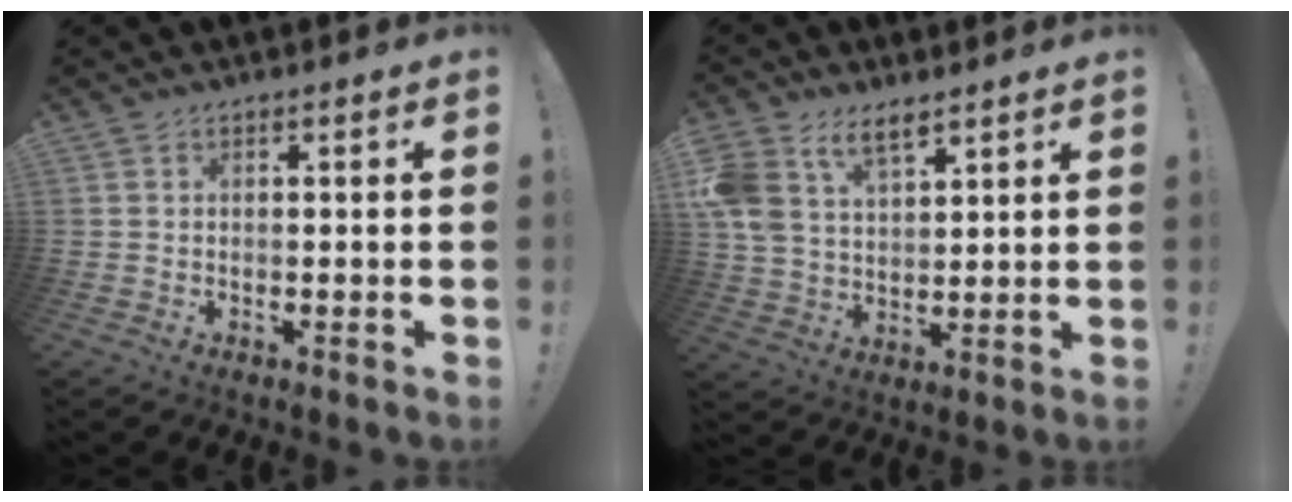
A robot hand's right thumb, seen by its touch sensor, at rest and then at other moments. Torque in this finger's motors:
{"motor_torque": [0.21, 0.24, 1.12, 0.39, 0.11]}